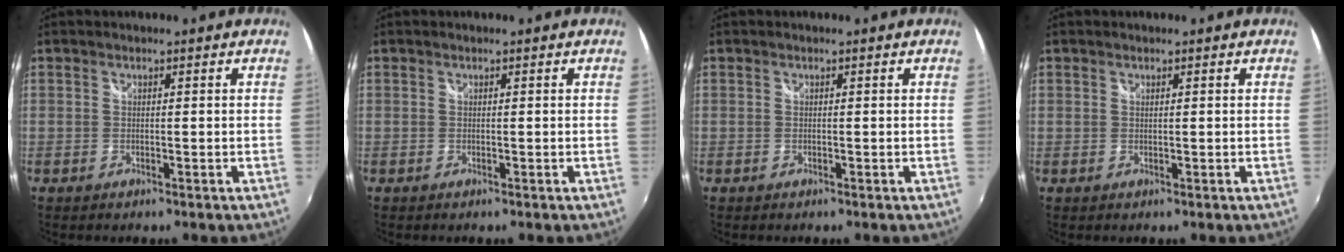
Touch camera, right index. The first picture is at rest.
{"total": 0.0}
{"total": 0.0}
{"total": 0.6, "force": [0.2, 0.6, 0.0], "torque": [0.003, 0.001, 0.002]}